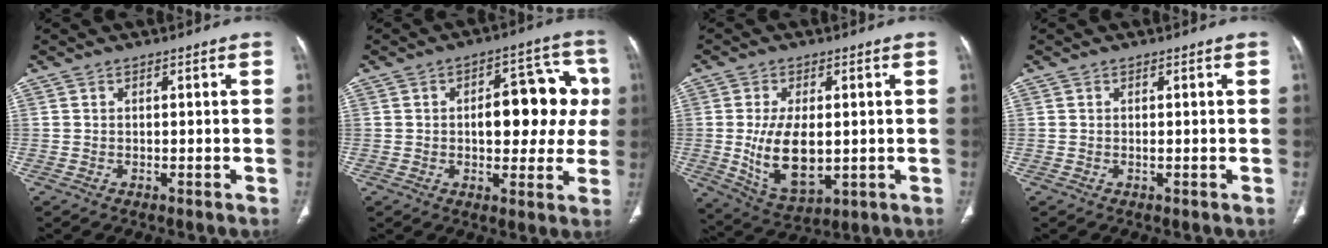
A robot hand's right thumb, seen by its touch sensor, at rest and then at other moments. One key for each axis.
{"total": 15.2, "fx": 1.3, "fy": 8.1, "fz": 12.8, "tx": -0.115, "ty": 0.028, "tz": 0.019}
{"total": 12.0, "fx": -0.6, "fy": 6.3, "fz": 10.1, "tx": -0.177, "ty": -0.016, "tz": 0.007}
{"total": 0.0}